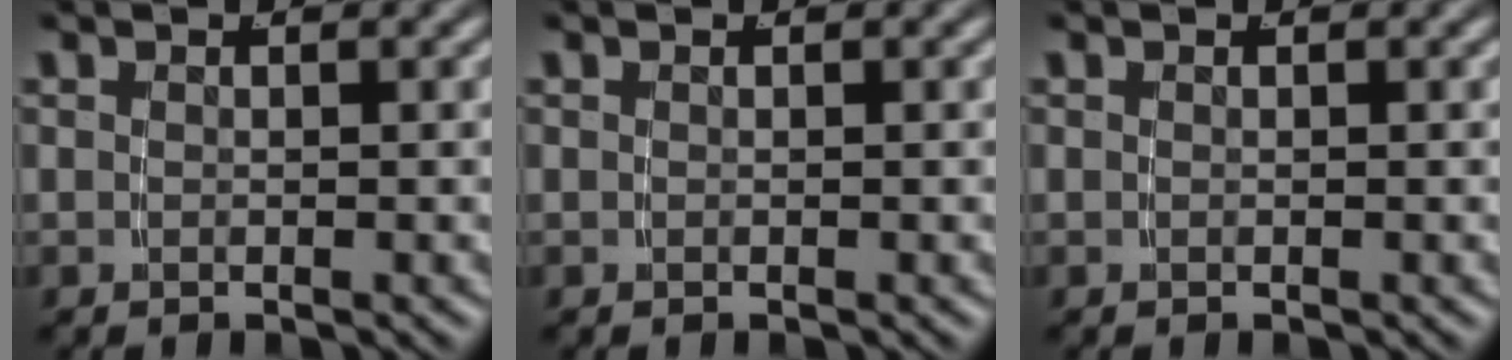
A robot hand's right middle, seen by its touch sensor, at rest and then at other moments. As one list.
[{"total": 0.0}, {"total": 0.0}]